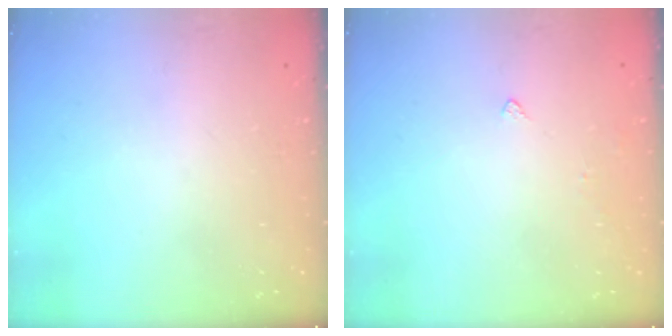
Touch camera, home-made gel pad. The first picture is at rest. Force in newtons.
{"total": 2.9, "press": 2.8, "slide": 0.8}